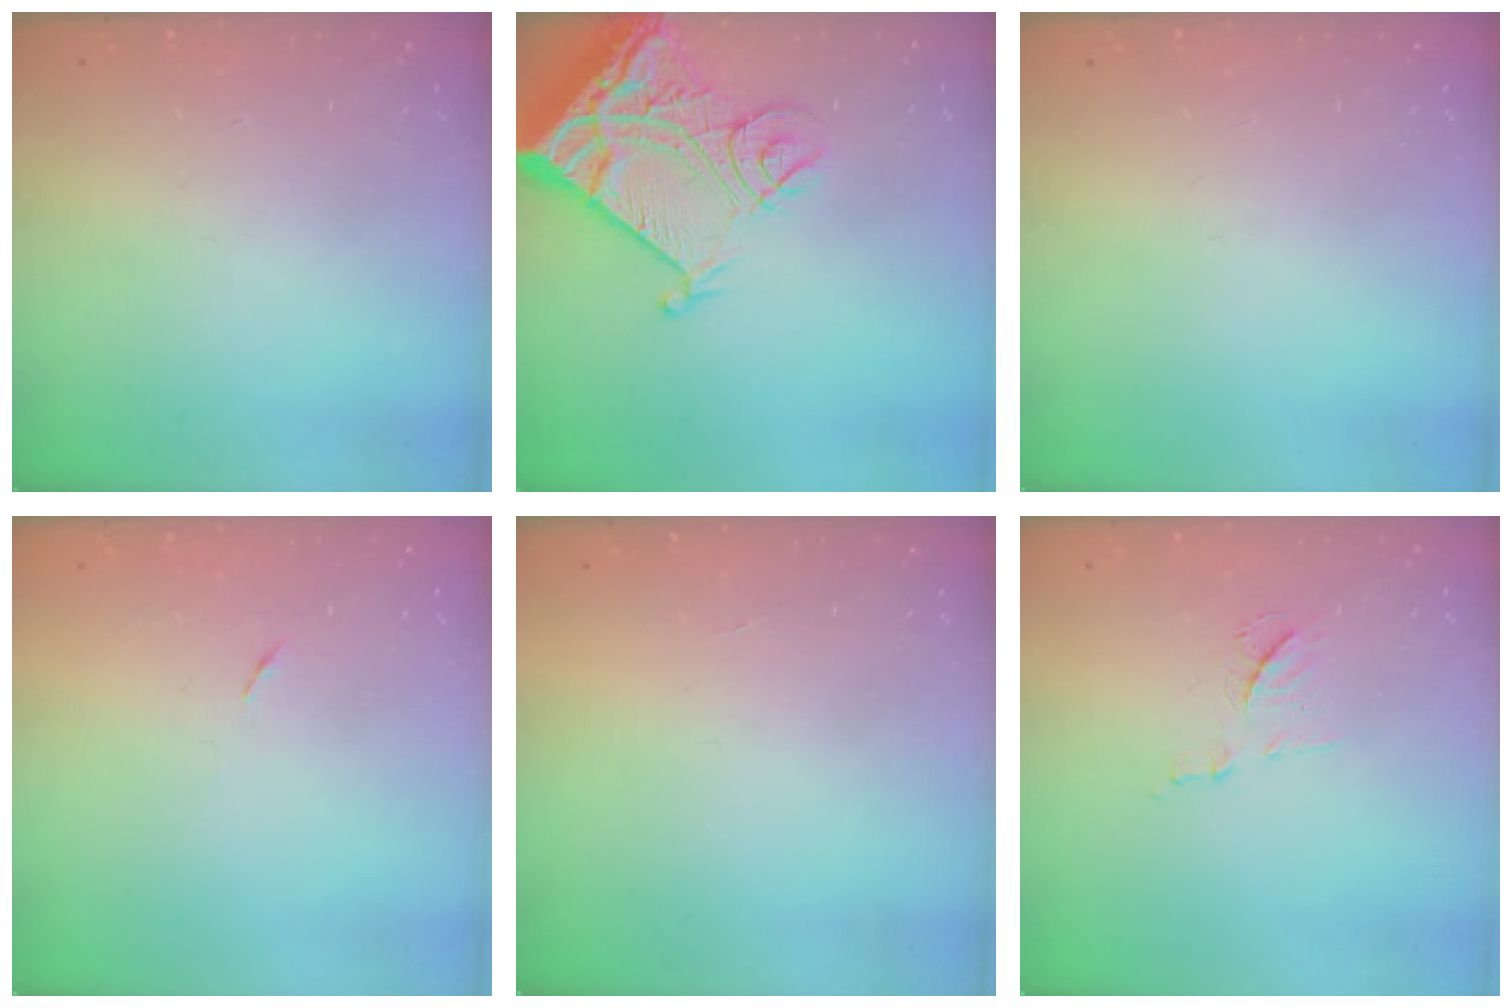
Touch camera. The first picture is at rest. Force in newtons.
{"total": 16.1, "press": 16.0, "slide": 2.0}
{"total": 0.0}
{"total": 3.7, "press": 3.6, "slide": 0.7}
{"total": 1.8, "press": 1.8, "slide": 0.1}
{"total": 7.6, "press": 7.6, "slide": 0.6}